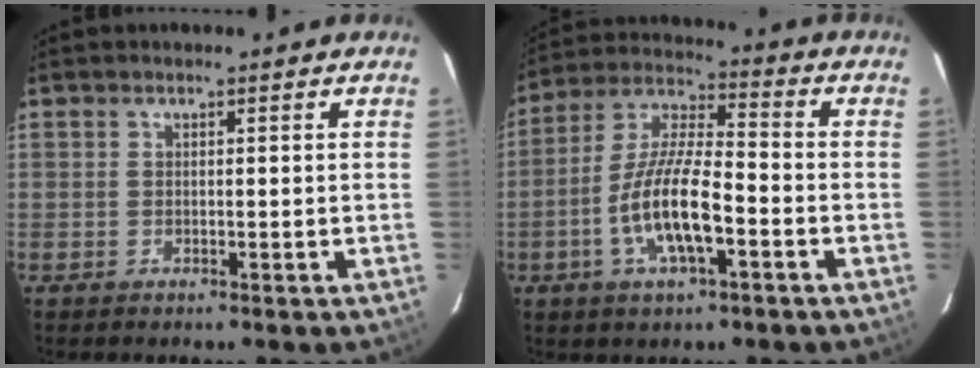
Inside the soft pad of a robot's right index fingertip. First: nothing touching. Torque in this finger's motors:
{"motor_torque": [1.33, -0.82, 0.55, 0.21]}